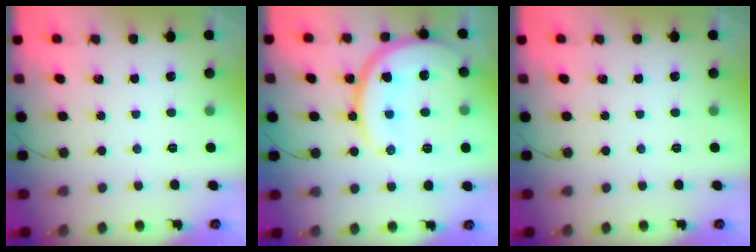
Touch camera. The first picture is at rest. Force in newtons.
{"total": 20.0, "press": 19.9, "slide": 1.9}
{"total": 0.0}